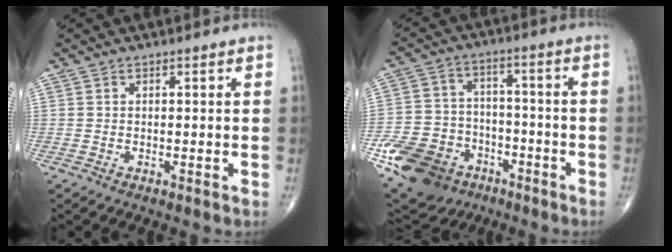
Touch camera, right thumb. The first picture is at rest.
{"total": 17.1, "force": [-8.9, 12.8, 7.0], "torque": [-0.117, 0.061, -0.143]}